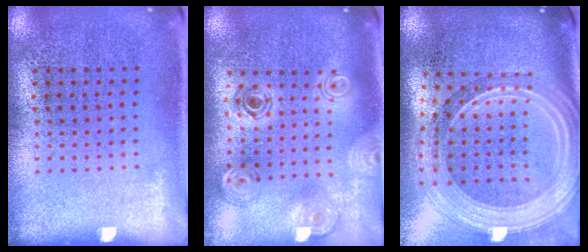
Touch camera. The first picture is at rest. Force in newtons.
{"total": 1.1, "press": 1.1, "slide": 0.3}
{"total": 2.8, "press": 2.3, "slide": 1.5}